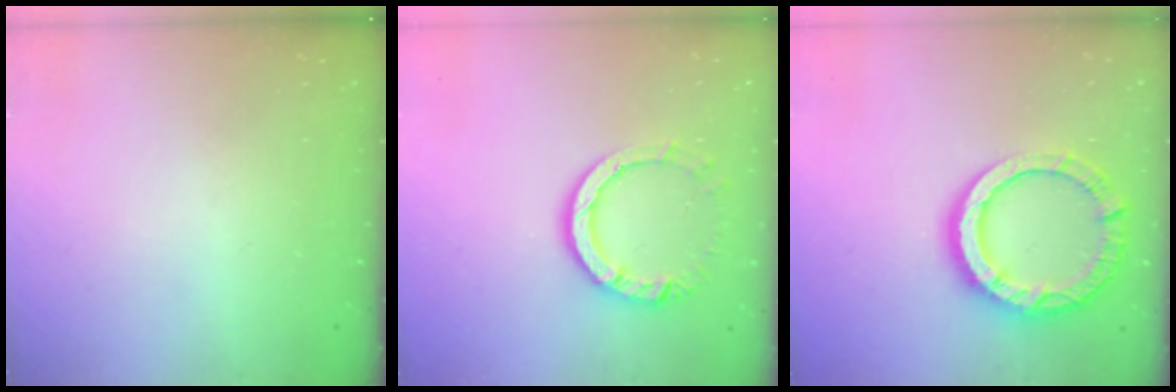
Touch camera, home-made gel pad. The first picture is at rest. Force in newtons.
{"total": 11.3, "press": 11.2, "slide": 1.3}
{"total": 14.8, "press": 14.7, "slide": 1.6}